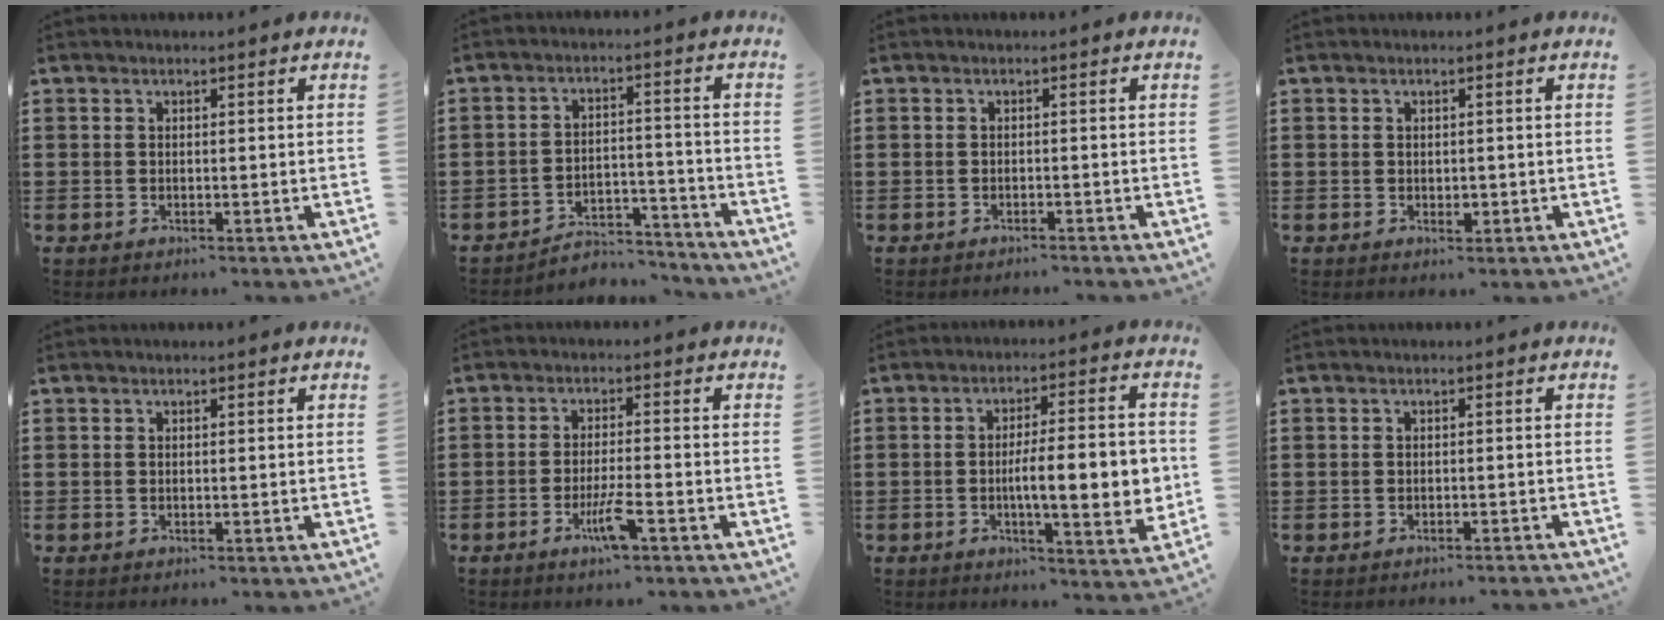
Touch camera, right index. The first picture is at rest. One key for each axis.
{"total": 4.7, "fx": -4.5, "fy": 1.3, "fz": 1.0, "tx": -0.019, "ty": 0.012, "tz": -0.090}
{"total": 0.8, "fx": -0.8, "fy": 0.0, "fz": 0.1, "tx": -0.005, "ty": -0.001, "tz": -0.016}
{"total": 1.4, "fx": -0.2, "fy": 0.9, "fz": 1.0, "tx": -0.011, "ty": -0.002, "tz": -0.004}
{"total": 0.0}
{"total": 5.3, "fx": -2.8, "fy": 0.4, "fz": 4.4, "tx": -0.092, "ty": -0.014, "tz": -0.052}
{"total": 11.0, "fx": -1.2, "fy": 2.5, "fz": 10.7, "tx": -0.149, "ty": -0.008, "tz": -0.026}
{"total": 0.8, "fx": -0.8, "fy": -0.1, "fz": 0.1, "tx": -0.005, "ty": -0.002, "tz": -0.015}